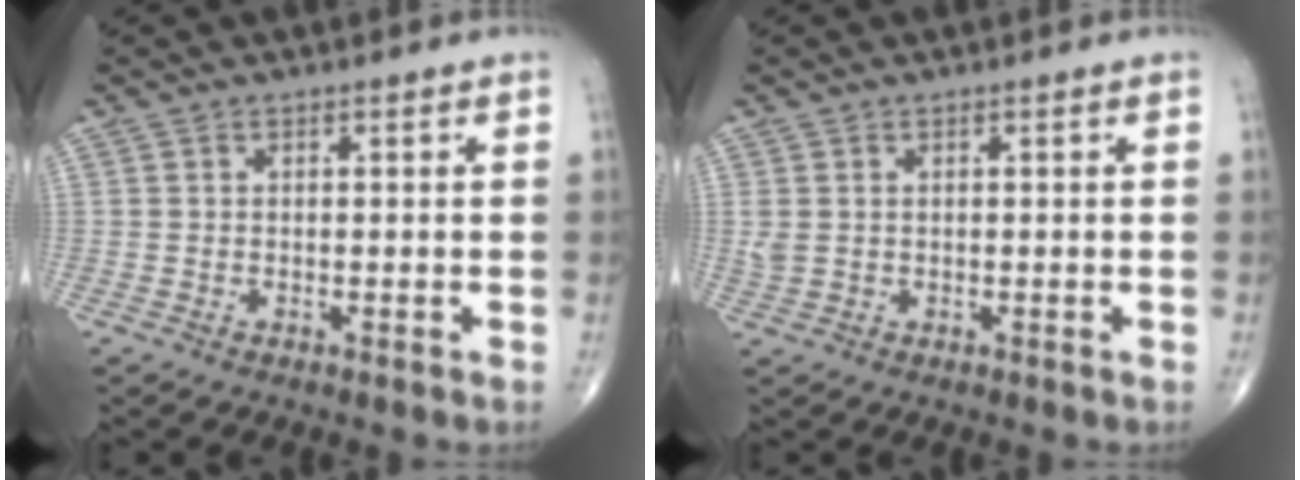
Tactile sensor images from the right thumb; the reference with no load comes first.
{"total": 1.8, "force": [0.4, 1.3, 1.2], "torque": [-0.035, 0.005, 0.011]}